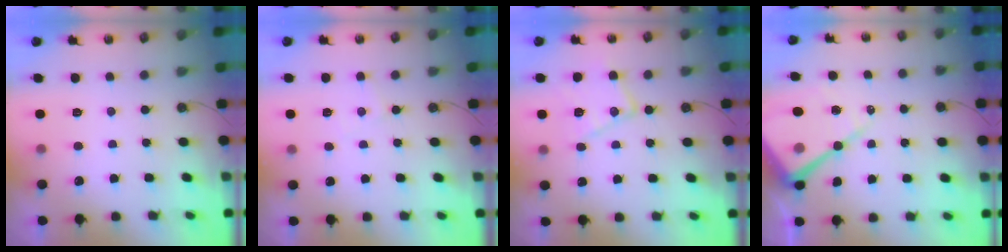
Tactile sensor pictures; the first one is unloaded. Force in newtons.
{"total": 4.8, "press": 4.8, "slide": 0.5}
{"total": 13.5, "press": 13.4, "slide": 1.1}
{"total": 16.4, "press": 16.3, "slide": 1.6}